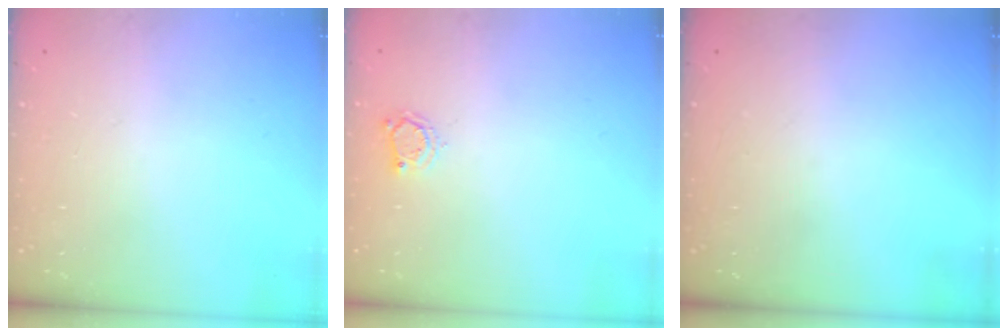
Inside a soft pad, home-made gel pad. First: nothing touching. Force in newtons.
{"total": 3.7, "press": 3.7, "slide": 0.4}
{"total": 0.0}